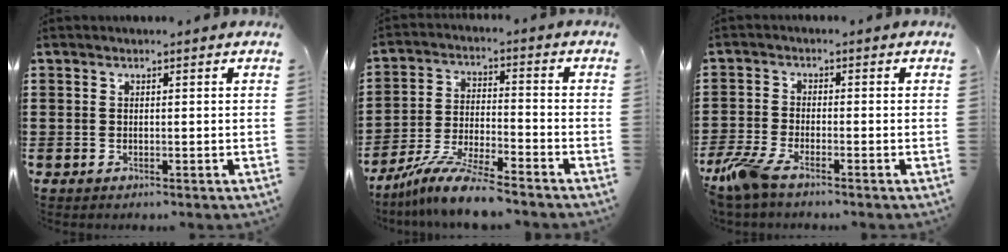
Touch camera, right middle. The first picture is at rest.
{"total": 9.2, "force": [-8.1, 0.3, 4.3], "torque": [-0.082, 0.006, -0.157]}
{"total": 5.0, "force": [-3.7, 1.0, 3.2], "torque": [-0.094, -0.017, -0.079]}